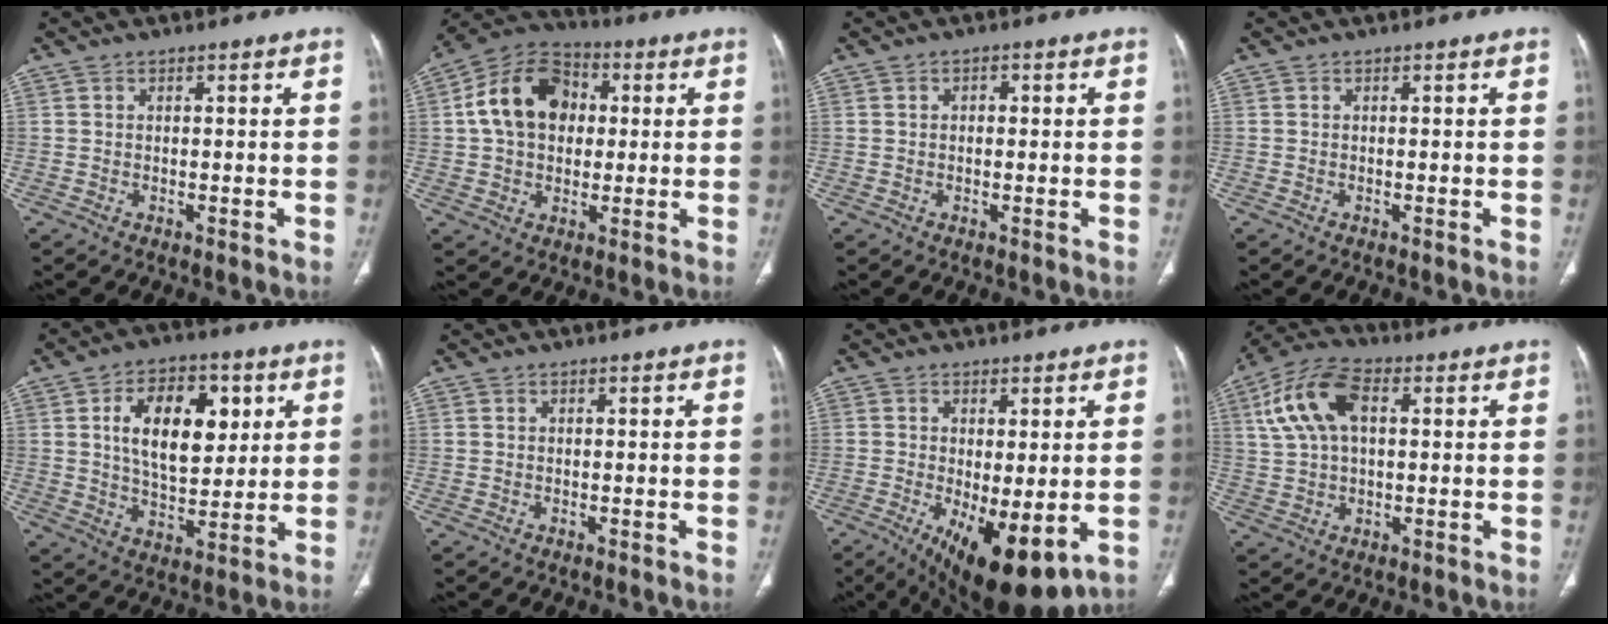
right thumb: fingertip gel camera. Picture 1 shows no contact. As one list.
[{"total": 14.7, "force": [2.1, 11.0, 9.6], "torque": [-0.144, 0.022, 0.026]}, {"total": 1.3, "force": [0.3, 0.9, 0.9], "torque": [-0.012, 0.004, 0.003]}, {"total": 0.0}, {"total": 15.4, "force": [4.3, 8.9, 11.7], "torque": [-0.151, -0.013, 0.074]}, {"total": 0.0}, {"total": 13.1, "force": [-3.8, 5.1, 11.5], "torque": [-0.177, -0.024, -0.042]}, {"total": 12.2, "force": [3.3, 6.9, 9.5], "torque": [-0.194, 0.022, 0.059]}]